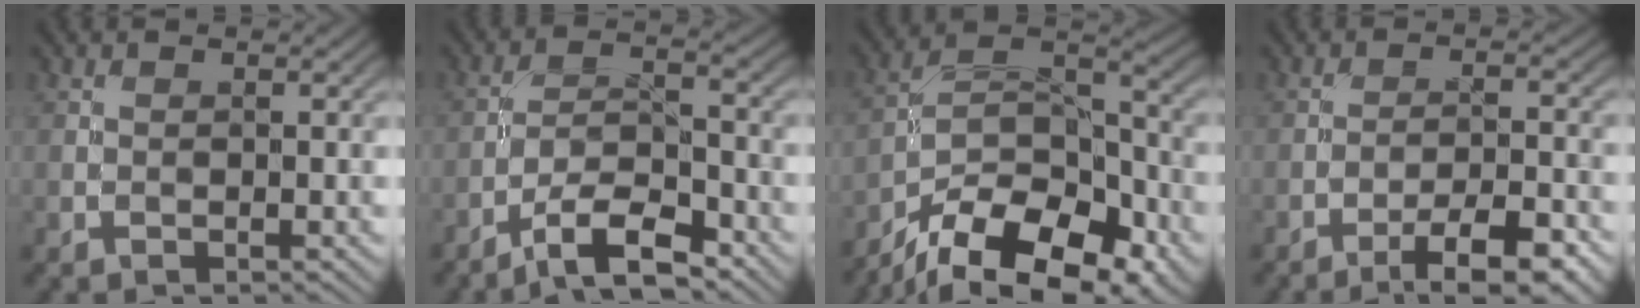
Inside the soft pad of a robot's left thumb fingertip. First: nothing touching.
{"total": 8.1, "force": [-5.9, 2.2, 5.0], "torque": [-0.082, 0.009, -0.116]}
{"total": 18.1, "force": [-13.2, 7.9, 9.5], "torque": [-0.175, -0.045, -0.197]}
{"total": 7.9, "force": [-5.3, 1.8, 5.6], "torque": [-0.092, 0.009, -0.077]}